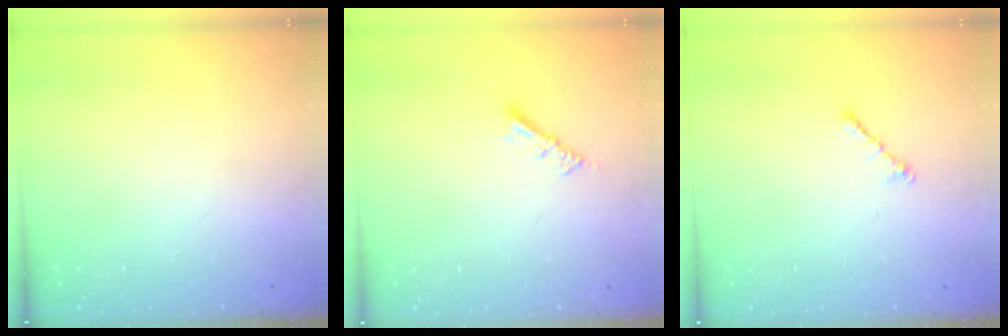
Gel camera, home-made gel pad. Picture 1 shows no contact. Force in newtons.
{"total": 4.2, "press": 4.2, "slide": 0.3}
{"total": 2.1, "press": 2.0, "slide": 0.6}